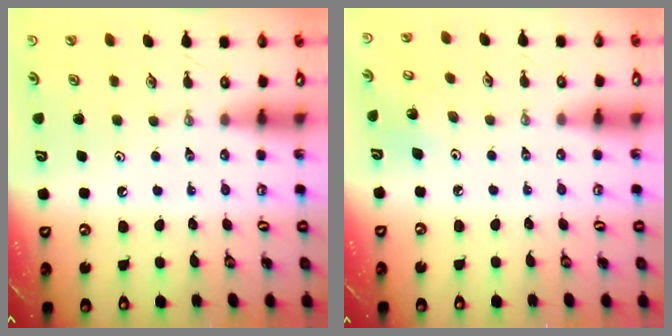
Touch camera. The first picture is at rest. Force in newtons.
{"total": 5.4, "press": 5.2, "slide": 1.6}